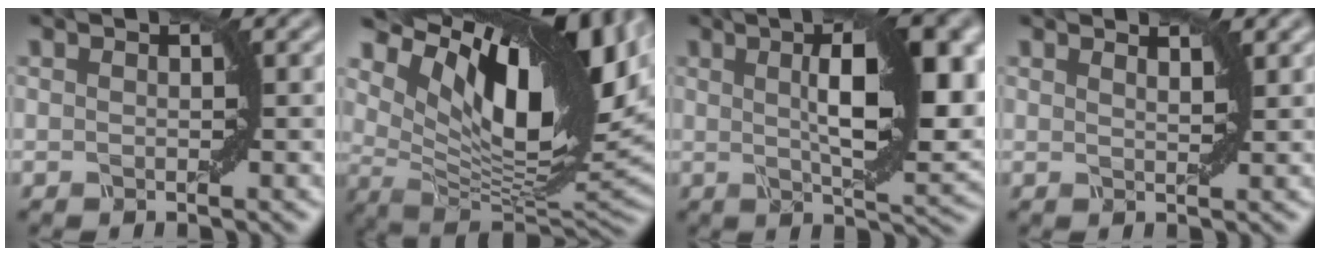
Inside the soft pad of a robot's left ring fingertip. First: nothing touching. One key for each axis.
{"total": 15.5, "fx": 5.4, "fy": 7.0, "fz": 12.8, "tx": -0.206, "ty": 0.004, "tz": 0.094}
{"total": 10.7, "fx": 2.1, "fy": 3.2, "fz": 10.0, "tx": -0.133, "ty": 0.009, "tz": 0.032}
{"total": 1.6, "fx": 1.4, "fy": 0.4, "fz": 0.6, "tx": -0.001, "ty": -0.002, "tz": 0.013}